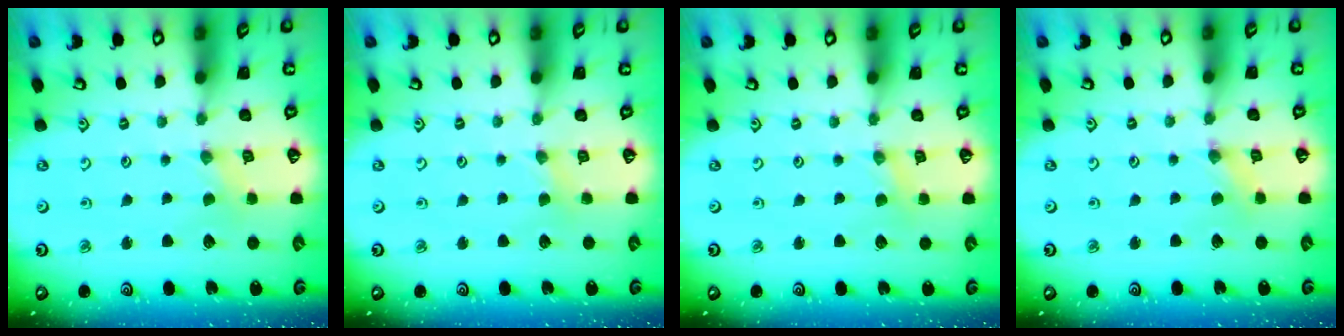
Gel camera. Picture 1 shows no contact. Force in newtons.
{"total": 1.7, "press": 1.7, "slide": 0.2}
{"total": 1.0, "press": 1.0, "slide": 0.2}
{"total": 0.0}